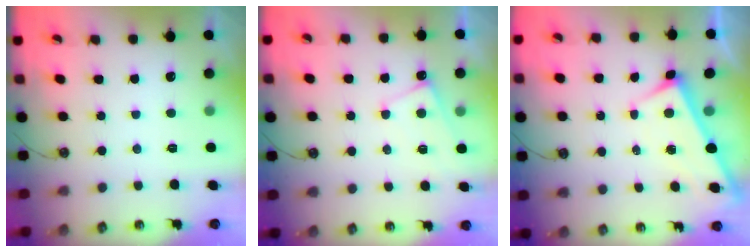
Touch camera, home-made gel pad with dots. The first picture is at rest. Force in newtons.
{"total": 1.3, "press": 1.2, "slide": 0.4}
{"total": 2.7, "press": 2.7, "slide": 0.1}